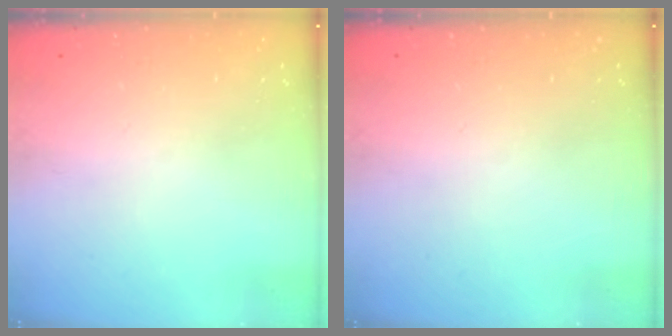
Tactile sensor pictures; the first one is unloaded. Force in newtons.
{"total": 0.0}